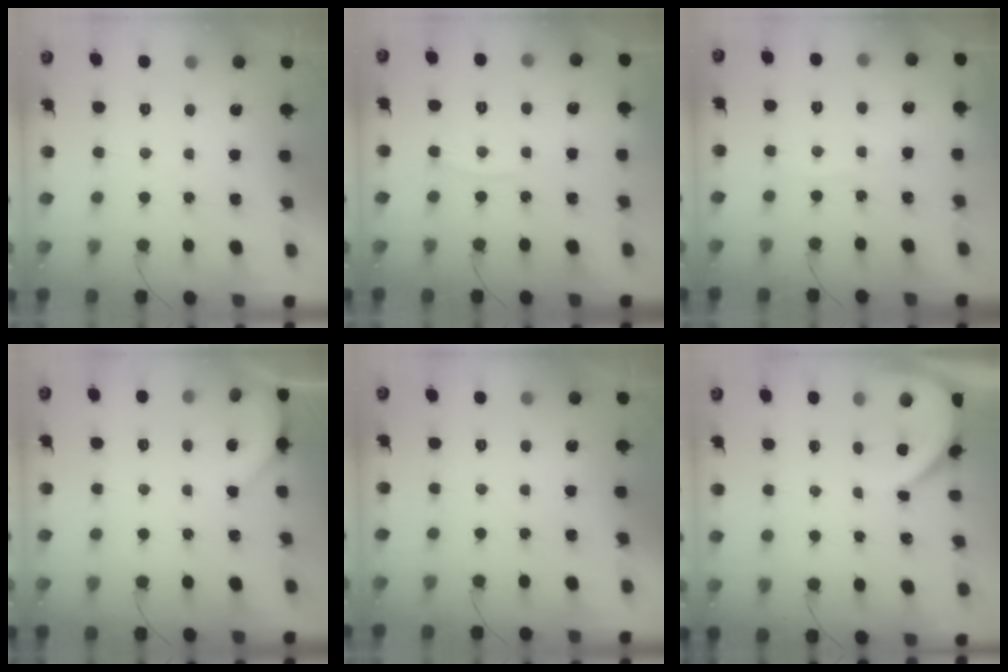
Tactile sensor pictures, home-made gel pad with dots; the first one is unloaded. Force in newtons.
{"total": 4.7, "press": 4.7, "slide": 0.2}
{"total": 2.2, "press": 2.2, "slide": 0.3}
{"total": 1.8, "press": 1.8, "slide": 0.2}
{"total": 0.0}
{"total": 3.7, "press": 3.7, "slide": 0.4}